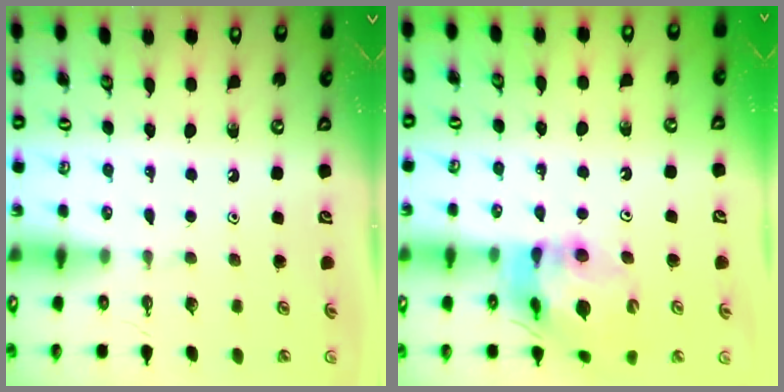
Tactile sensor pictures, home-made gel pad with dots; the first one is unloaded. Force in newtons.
{"total": 15.8, "press": 15.7, "slide": 1.8}